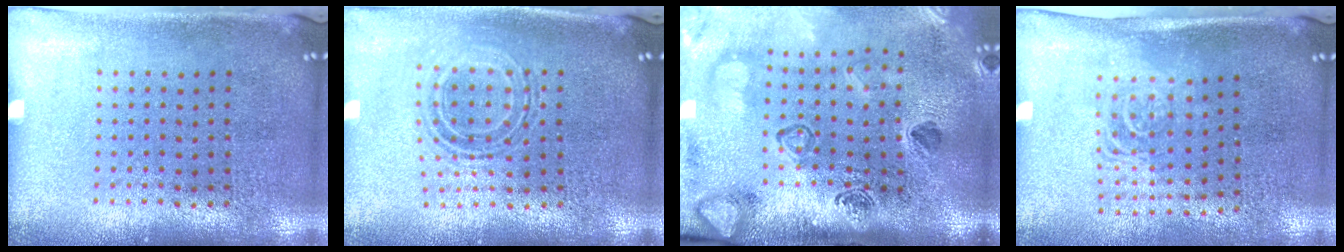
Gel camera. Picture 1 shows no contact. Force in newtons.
{"total": 0.8, "press": 0.7, "slide": 0.3}
{"total": 3.1, "press": 2.6, "slide": 1.8}
{"total": 1.6, "press": 1.3, "slide": 1.0}